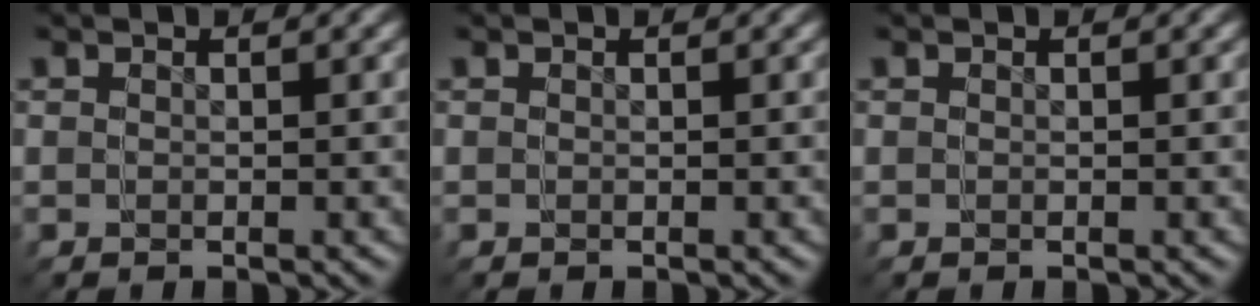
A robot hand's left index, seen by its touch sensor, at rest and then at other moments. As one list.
[{"total": 0.0}, {"total": 0.0}]